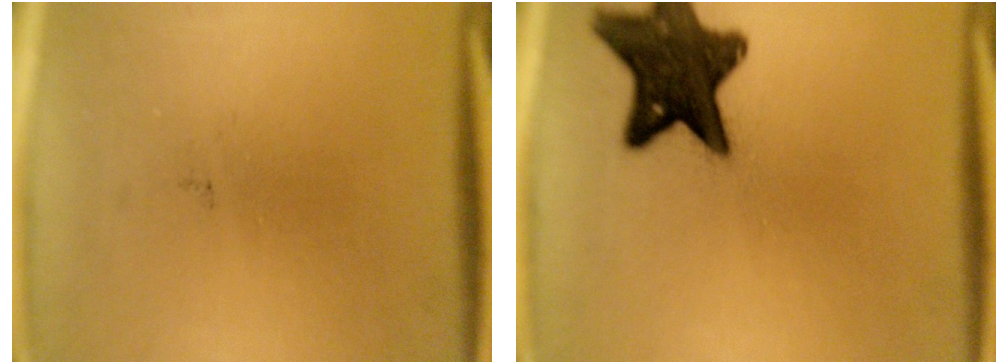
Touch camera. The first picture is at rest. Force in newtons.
{"total": 14.2}